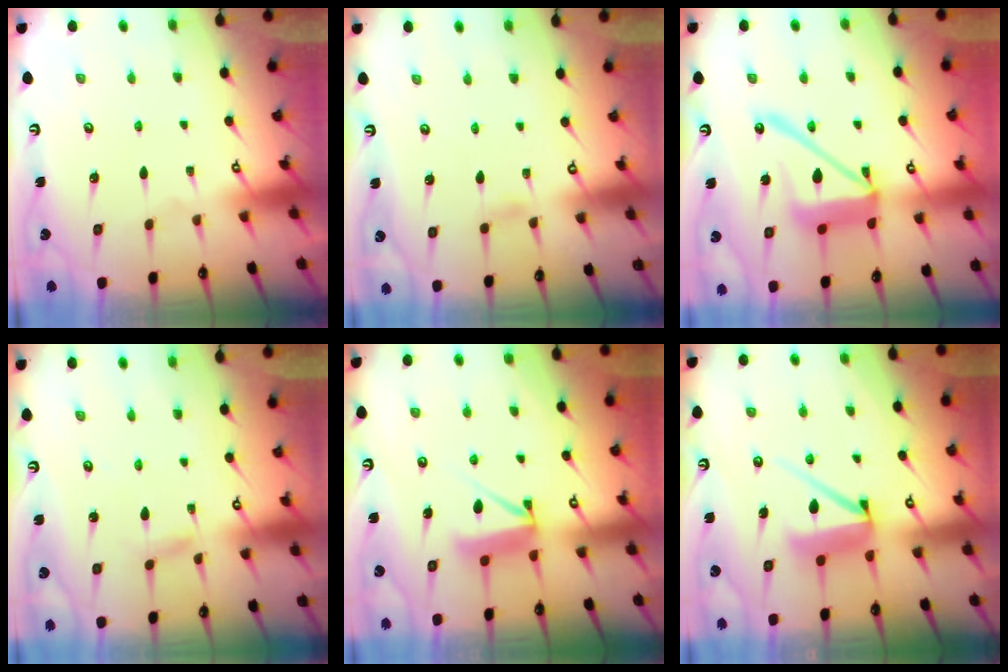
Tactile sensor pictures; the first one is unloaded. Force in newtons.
{"total": 3.2, "press": 3.2, "slide": 0.3}
{"total": 15.5, "press": 15.3, "slide": 1.8}
{"total": 1.9, "press": 1.9, "slide": 0.1}
{"total": 8.0, "press": 8.0, "slide": 0.7}
{"total": 8.3, "press": 8.2, "slide": 0.9}